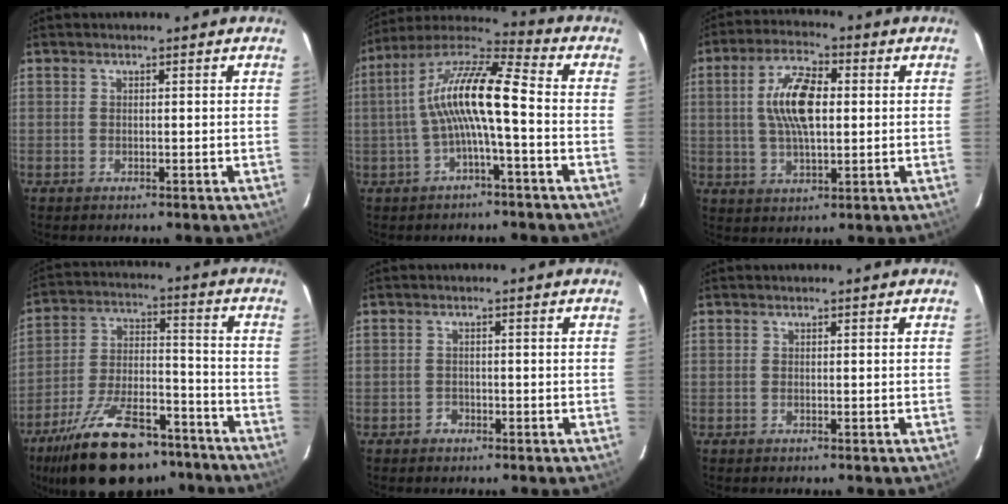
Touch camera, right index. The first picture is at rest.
{"total": 12.6, "force": [-1.5, 1.8, 12.4], "torque": [-0.243, 0.022, -0.033]}
{"total": 10.8, "force": [1.3, 4.5, 9.8], "torque": [-0.187, 0.013, 0.024]}
{"total": 23.7, "force": [-17.3, 10.1, 12.7], "torque": [-0.240, 0.001, -0.260]}
{"total": 1.6, "force": [-1.0, 1.2, 0.0], "torque": [0.000, 0.006, -0.015]}
{"total": 0.0}